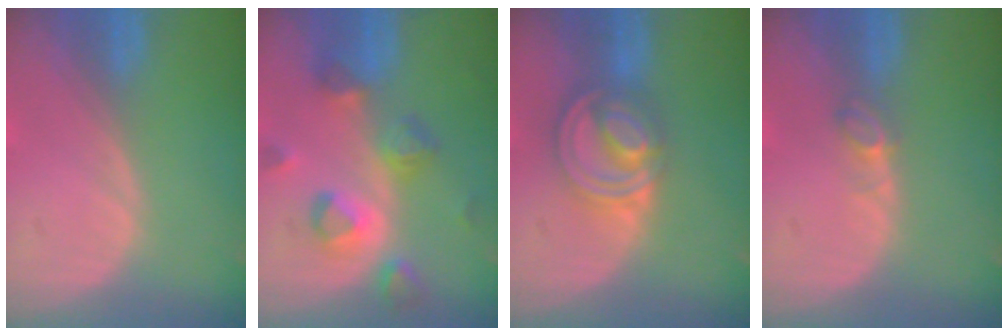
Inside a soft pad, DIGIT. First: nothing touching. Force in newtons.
{"total": 8.0, "press": 7.7, "slide": 2.4}
{"total": 8.0, "press": 6.9, "slide": 4.0}
{"total": 2.0, "press": 1.9, "slide": 0.4}